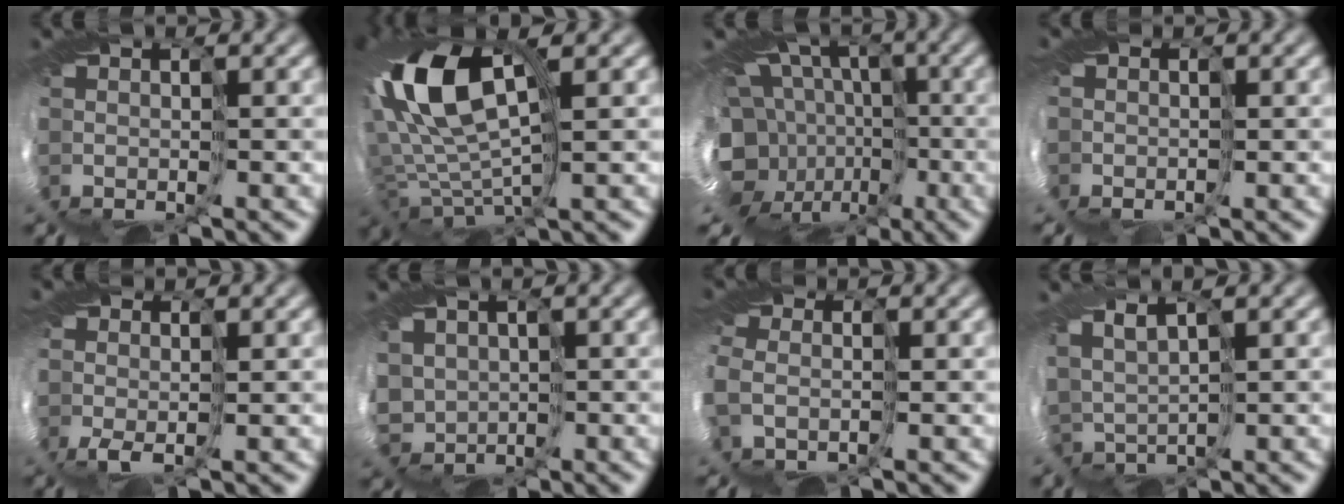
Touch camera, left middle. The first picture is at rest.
{"total": 10.3, "force": [3.2, 5.3, 8.2], "torque": [-0.201, 0.016, 0.061]}
{"total": 16.0, "force": [-3.2, 13.4, 8.2], "torque": [-0.181, -0.013, -0.063]}
{"total": 4.7, "force": [-0.7, 3.8, 2.7], "torque": [-0.046, 0.000, -0.004]}
{"total": 3.7, "force": [-0.8, 2.6, 2.5], "torque": [-0.081, -0.014, -0.003]}
{"total": 3.2, "force": [1.0, 3.1, 0.0], "torque": [-0.032, 0.007, 0.028]}
{"total": 5.1, "force": [-0.6, 4.0, 3.2], "torque": [-0.101, 0.001, 0.002]}
{"total": 1.7, "force": [1.7, 0.1, -0.3], "torque": [-0.013, 0.008, 0.042]}